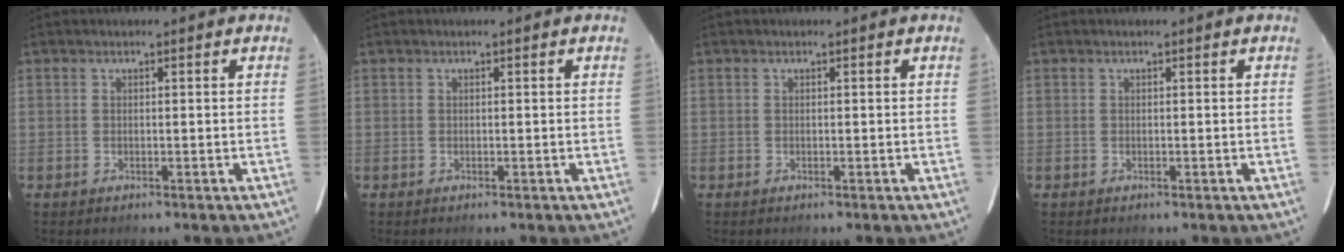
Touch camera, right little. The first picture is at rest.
{"total": 0.0}
{"total": 0.0}
{"total": 0.0}